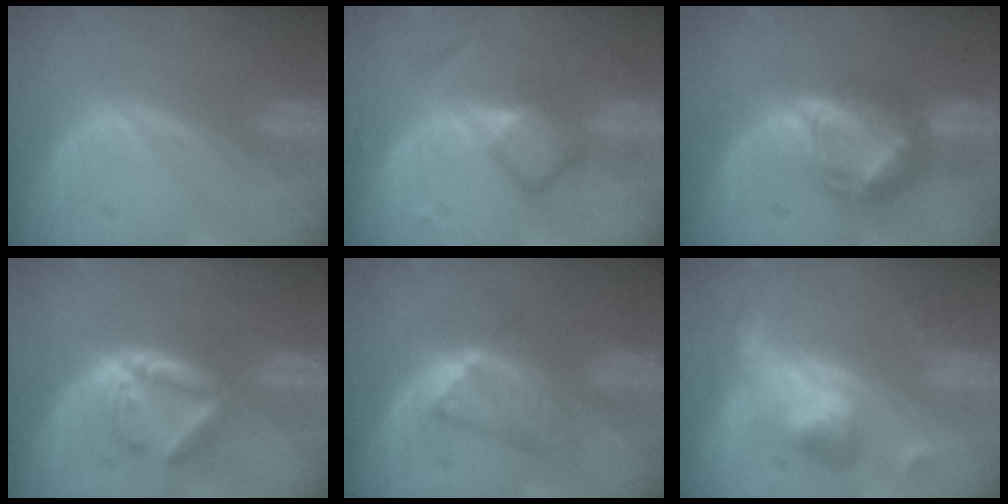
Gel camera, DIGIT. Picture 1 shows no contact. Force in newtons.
{"total": 5.1, "press": 5.1, "slide": 0.0}
{"total": 7.9, "press": 6.8, "slide": 4.0}
{"total": 6.1, "press": 5.4, "slide": 2.8}
{"total": 5.9, "press": 5.4, "slide": 2.3}
{"total": 6.2, "press": 5.6, "slide": 2.8}